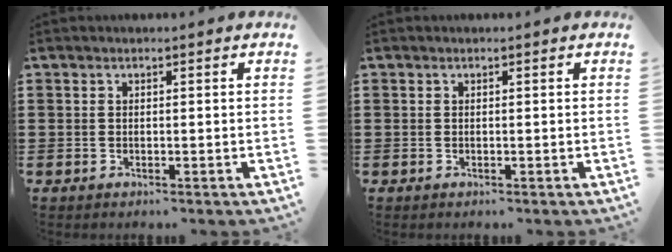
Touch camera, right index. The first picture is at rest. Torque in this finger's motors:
{"motor_torque": [-0.01, 0.01, 0.03, -0.01]}